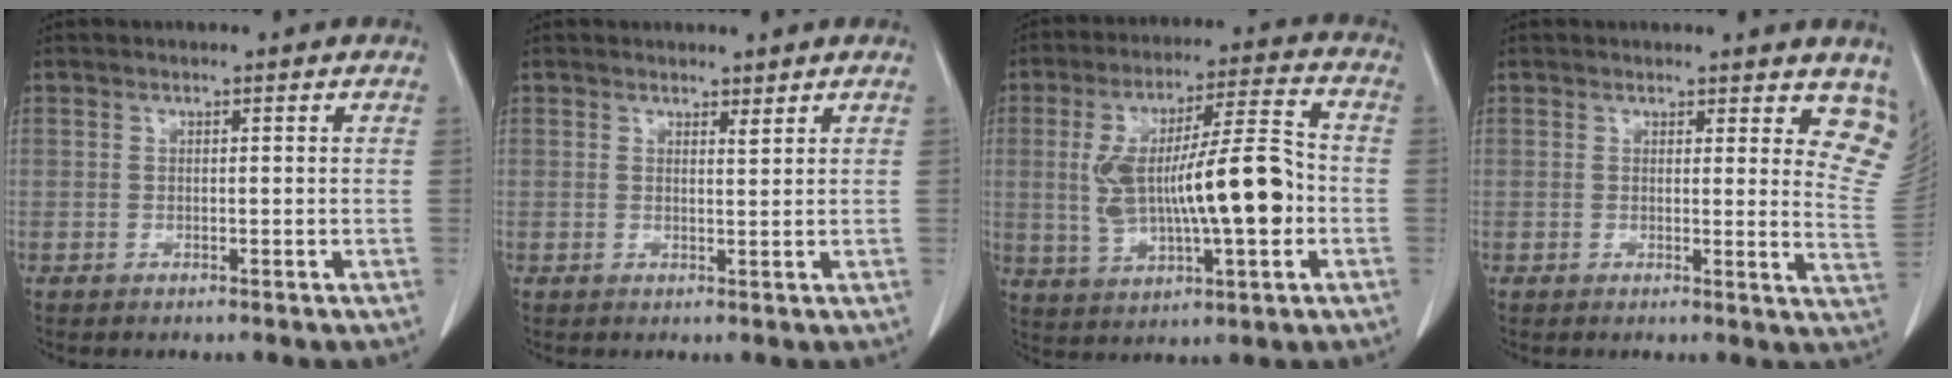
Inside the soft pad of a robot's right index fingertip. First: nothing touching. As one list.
[{"total": 0.9, "force": [0.9, 0.1, 0.4], "torque": [-0.008, -0.007, 0.015]}, {"total": 15.8, "force": [-1.1, 3.3, 15.4], "torque": [-0.284, 0.020, -0.009]}, {"total": 8.2, "force": [6.6, 2.5, 4.2], "torque": [-0.026, -0.032, 0.048]}]